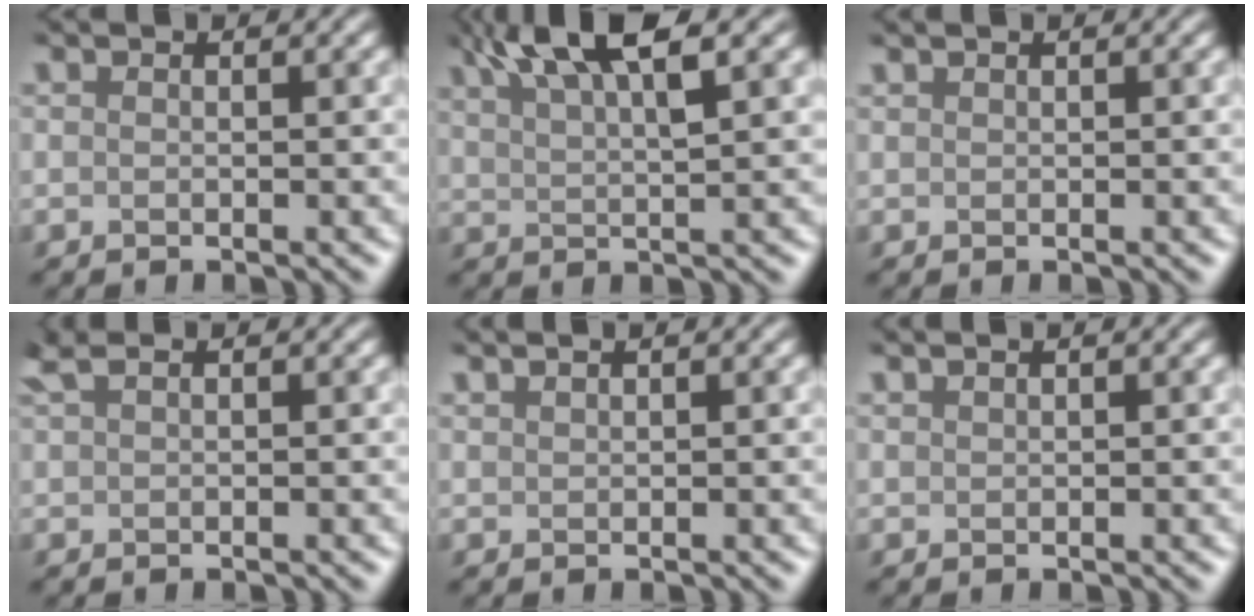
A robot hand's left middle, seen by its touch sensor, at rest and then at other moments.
{"total": 5.1, "force": [3.8, 0.3, 3.4], "torque": [-0.070, 0.019, 0.083]}
{"total": 0.0}
{"total": 0.7, "force": [0.1, -0.7, 0.0], "torque": [-0.022, 0.005, 0.022]}
{"total": 1.1, "force": [1.0, 0.3, 0.4], "torque": [-0.014, 0.018, 0.019]}
{"total": 0.7, "force": [0.7, 0.1, 0.2], "torque": [-0.010, 0.016, 0.011]}